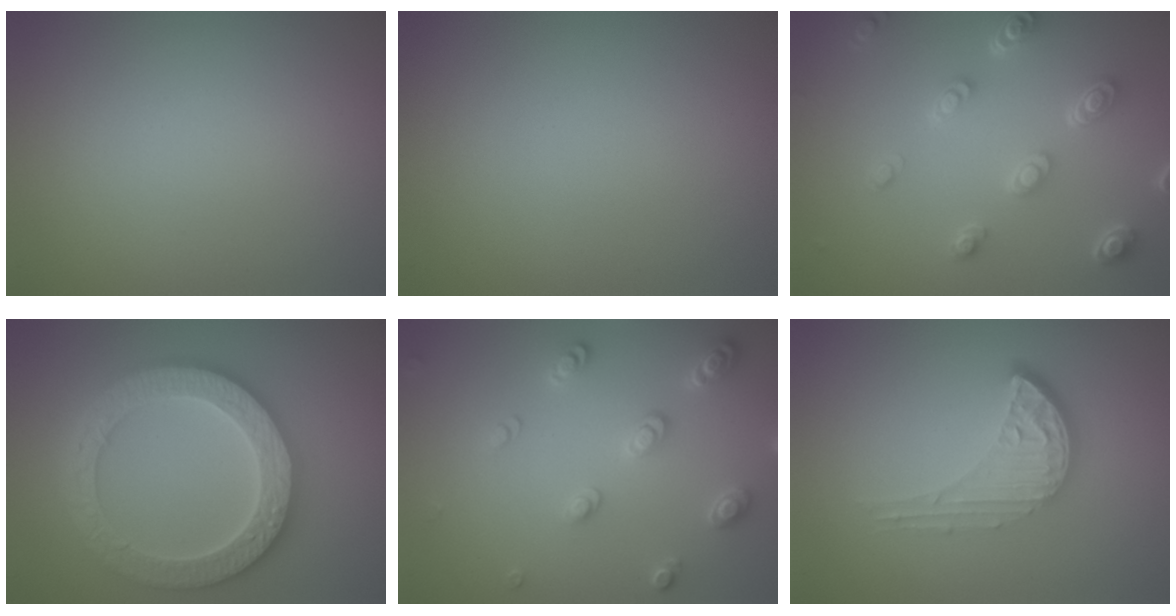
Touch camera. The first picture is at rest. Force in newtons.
{"total": 0.0}
{"total": 4.5, "press": 3.4, "slide": 3.0}
{"total": 6.4, "press": 6.2, "slide": 1.3}
{"total": 3.0, "press": 2.9, "slide": 0.6}
{"total": 3.9, "press": 3.1, "slide": 2.3}